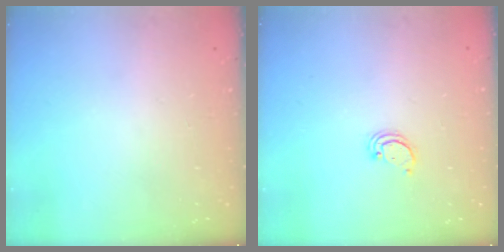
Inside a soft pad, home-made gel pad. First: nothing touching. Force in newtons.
{"total": 2.2, "press": 2.2, "slide": 0.2}